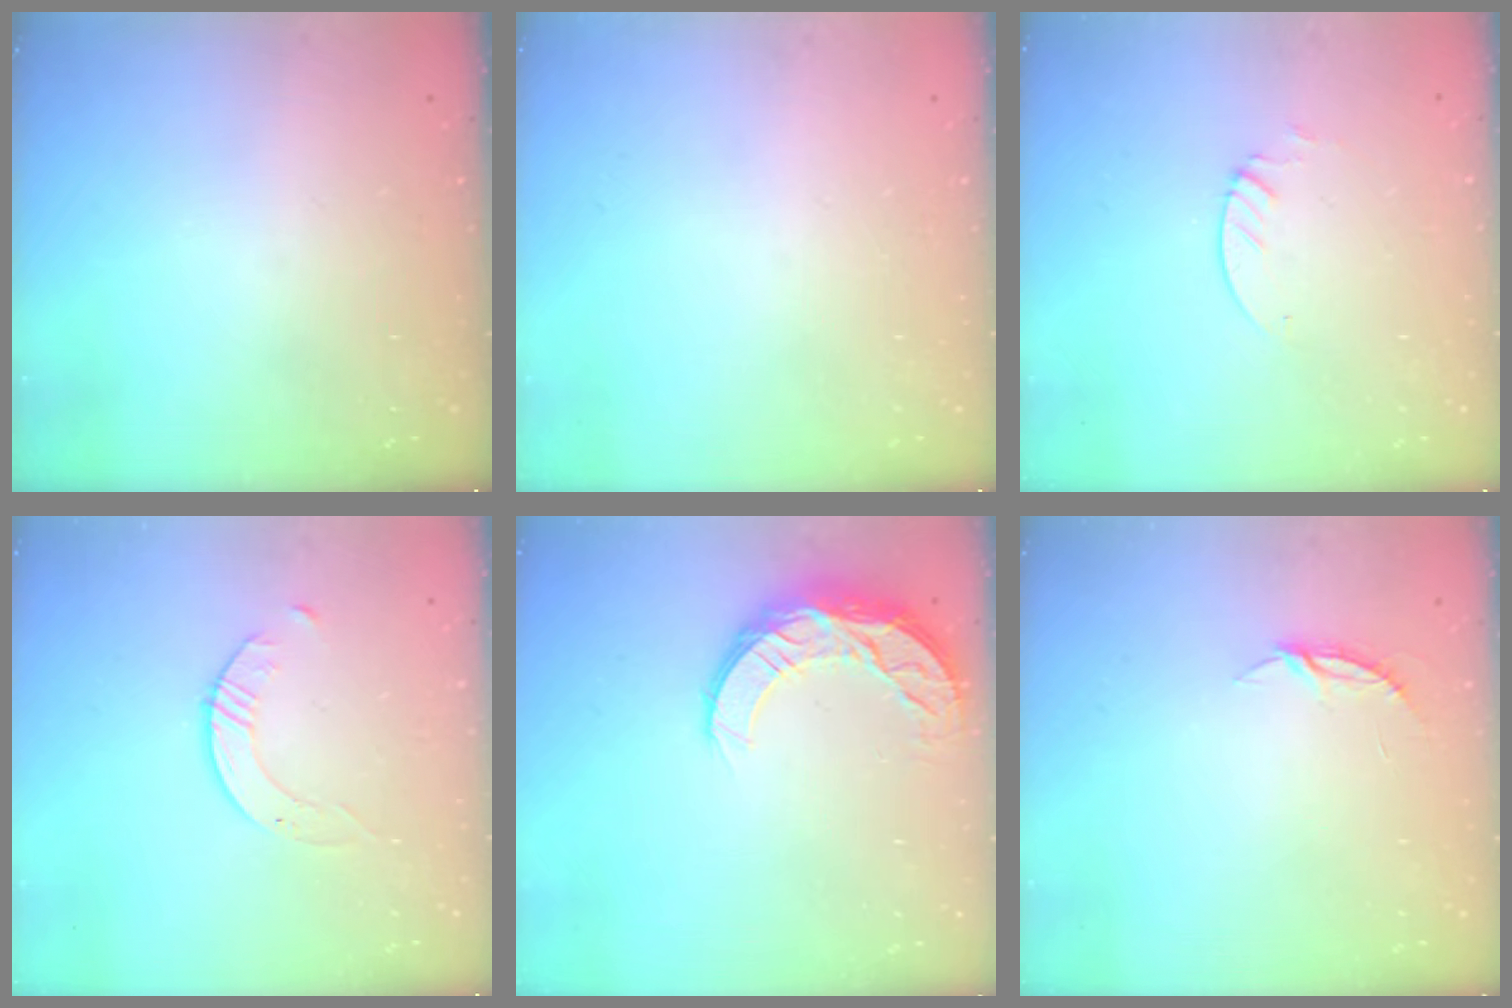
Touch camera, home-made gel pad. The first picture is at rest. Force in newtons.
{"total": 0.0}
{"total": 1.3, "press": 1.3, "slide": 0.1}
{"total": 2.6, "press": 2.6, "slide": 0.3}
{"total": 10.1, "press": 10.1, "slide": 0.7}
{"total": 3.8, "press": 3.8, "slide": 0.2}